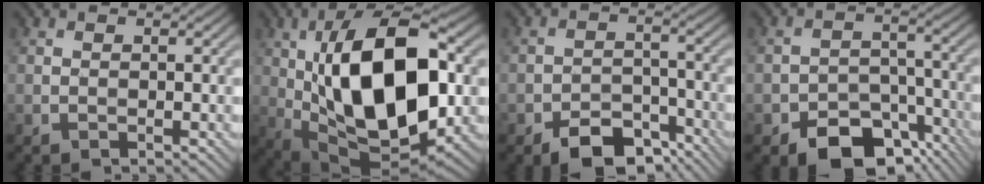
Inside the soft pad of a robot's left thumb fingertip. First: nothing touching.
{"total": 18.3, "force": [1.3, 9.1, 15.8], "torque": [-0.281, 0.009, 0.015]}
{"total": 7.3, "force": [-5.0, 3.7, 3.7], "torque": [-0.055, -0.004, -0.091]}
{"total": 9.8, "force": [-6.3, 5.7, 4.8], "torque": [-0.067, -0.016, -0.108]}